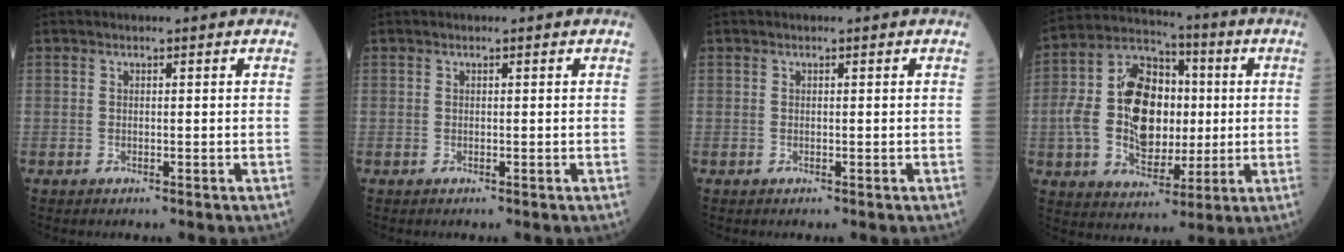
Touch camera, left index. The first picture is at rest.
{"total": 0.0}
{"total": 0.0}
{"total": 15.6, "force": [0.3, 9.9, 12.0], "torque": [-0.255, 0.030, 0.009]}